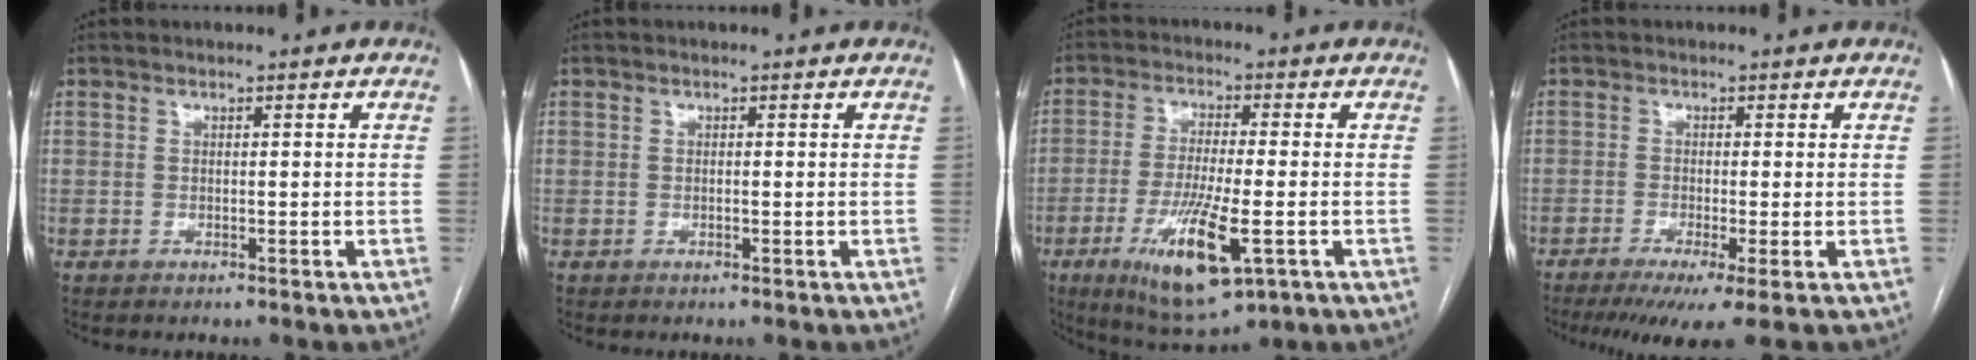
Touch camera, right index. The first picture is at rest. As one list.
[{"total": 0.0}, {"total": 13.0, "force": [-4.8, 2.6, 11.8], "torque": [-0.220, -0.029, -0.074]}, {"total": 6.9, "force": [-4.4, 0.1, 5.4], "torque": [-0.079, -0.017, -0.074]}]